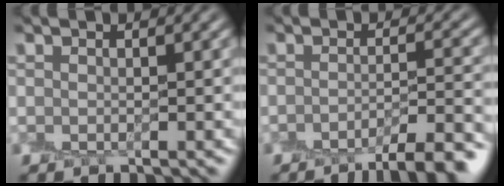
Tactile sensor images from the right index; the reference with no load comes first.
{"total": 5.5, "force": [-4.0, 0.9, 3.7], "torque": [-0.052, -0.003, -0.058]}